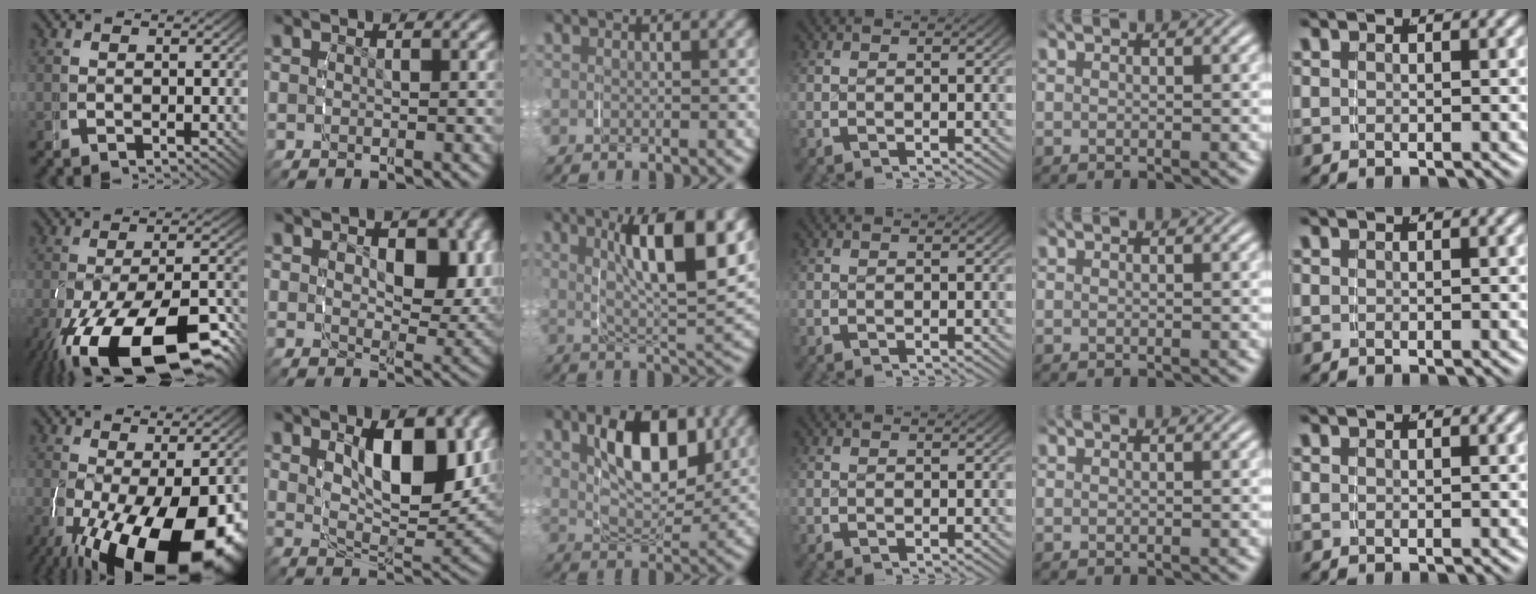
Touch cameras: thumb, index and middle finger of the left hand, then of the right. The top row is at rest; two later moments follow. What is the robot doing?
{"motion": "grasp_and_lifting", "object": "plastic wrap"}